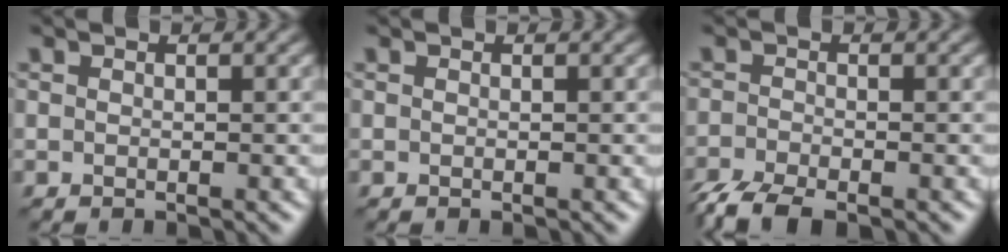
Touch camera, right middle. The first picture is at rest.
{"total": 0.0}
{"total": 4.6, "force": [-3.6, 1.4, 2.5], "torque": [-0.046, -0.014, -0.076]}